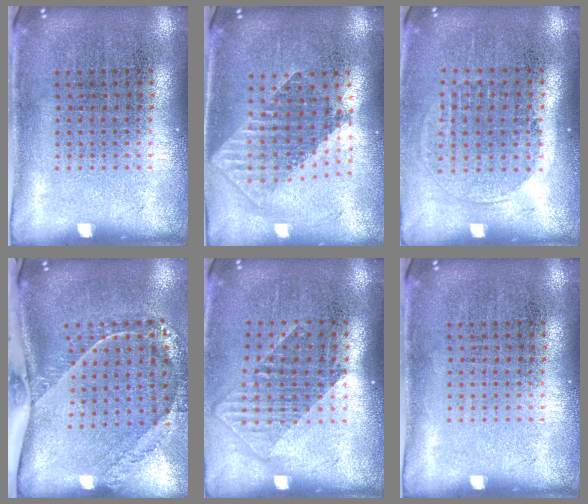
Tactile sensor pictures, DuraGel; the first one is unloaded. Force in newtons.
{"total": 1.8, "press": 1.4, "slide": 1.1}
{"total": 1.3, "press": 1.2, "slide": 0.6}
{"total": 2.5, "press": 1.8, "slide": 1.8}
{"total": 1.3, "press": 0.9, "slide": 0.9}
{"total": 0.0}